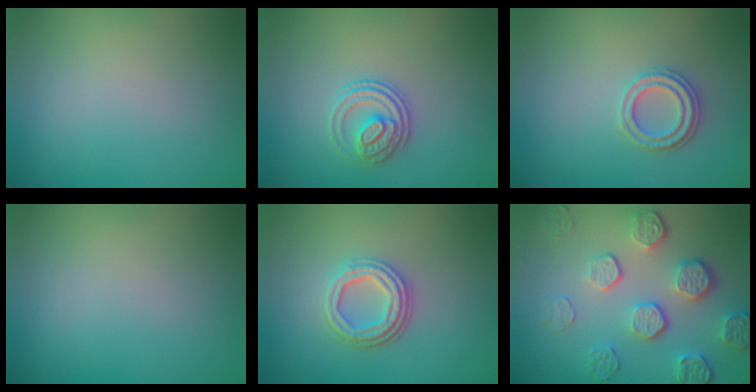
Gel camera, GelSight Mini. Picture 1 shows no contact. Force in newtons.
{"total": 2.8, "press": 2.6, "slide": 1.2}
{"total": 2.3, "press": 2.1, "slide": 1.0}
{"total": 0.0}
{"total": 3.6, "press": 3.0, "slide": 2.0}
{"total": 5.6, "press": 4.0, "slide": 3.9}